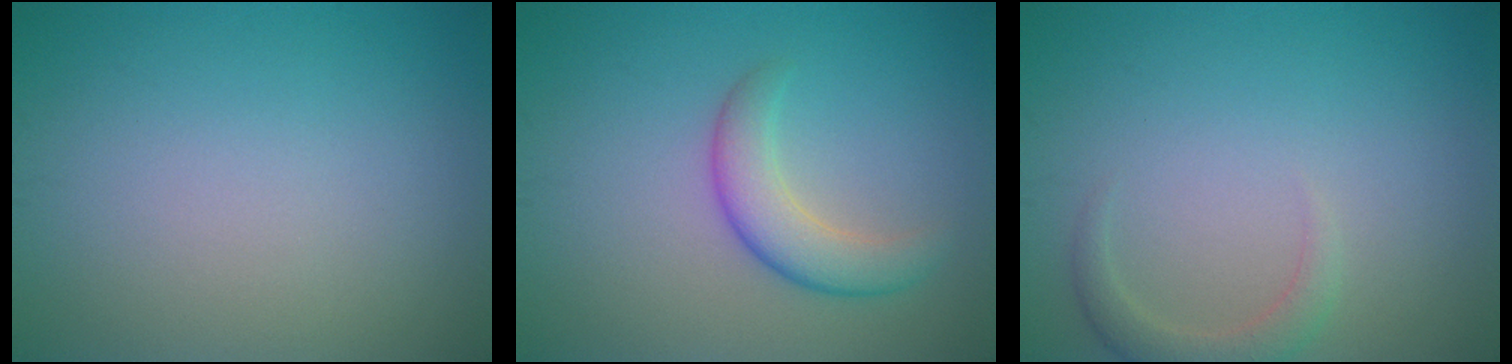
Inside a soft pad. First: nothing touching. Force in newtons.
{"total": 3.5, "press": 3.5, "slide": 0.1}
{"total": 2.0, "press": 2.0, "slide": 0.3}